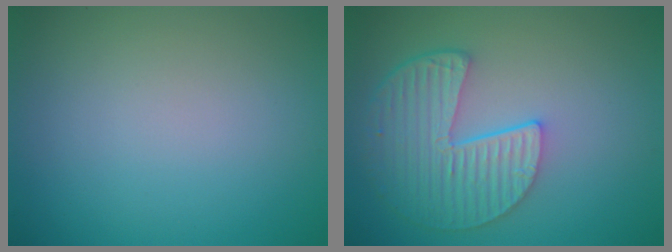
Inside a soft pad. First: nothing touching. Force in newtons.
{"total": 5.6, "press": 4.3, "slide": 3.5}